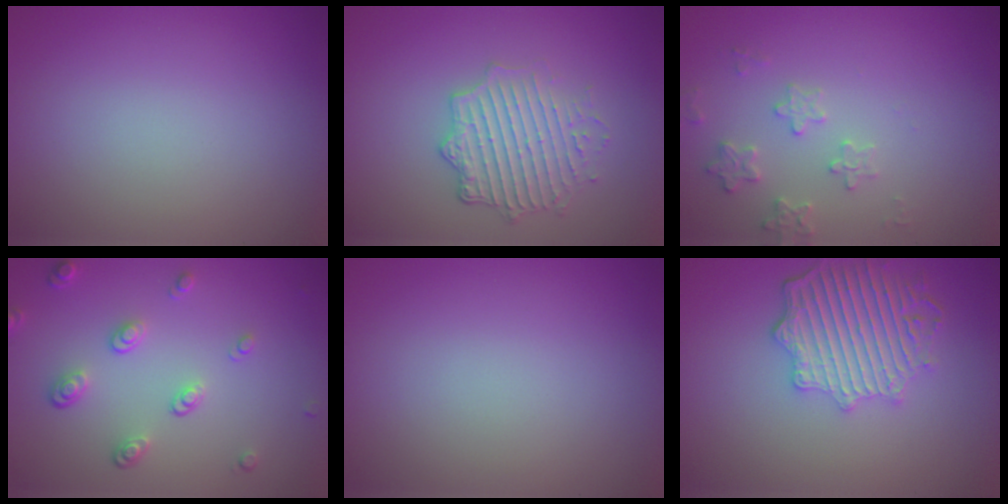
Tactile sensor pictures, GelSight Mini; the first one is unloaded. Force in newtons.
{"total": 4.3, "press": 3.4, "slide": 2.6}
{"total": 2.2, "press": 2.1, "slide": 0.4}
{"total": 2.6, "press": 1.7, "slide": 2.0}
{"total": 0.0}
{"total": 5.5, "press": 4.5, "slide": 3.1}